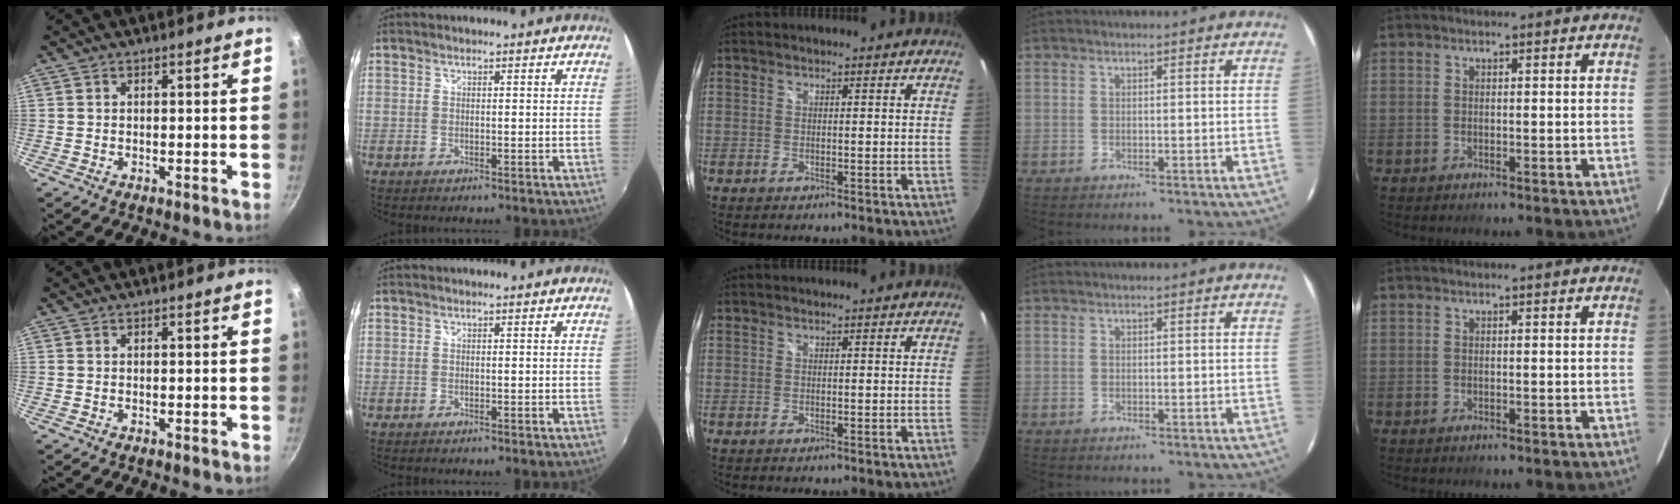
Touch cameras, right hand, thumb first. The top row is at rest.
{}